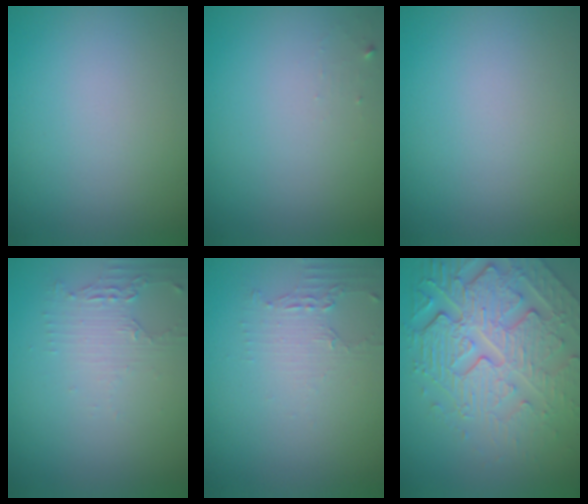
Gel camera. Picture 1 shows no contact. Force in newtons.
{"total": 0.6, "press": 0.6, "slide": 0.1}
{"total": 0.0}
{"total": 2.2, "press": 1.8, "slide": 1.2}
{"total": 2.0, "press": 1.5, "slide": 1.3}
{"total": 7.3, "press": 5.8, "slide": 4.5}